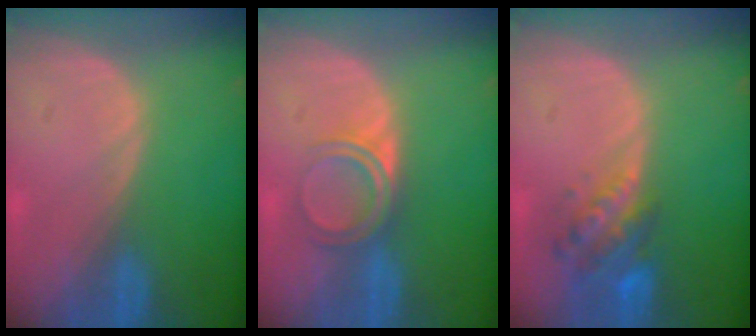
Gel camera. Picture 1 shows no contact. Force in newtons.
{"total": 4.7, "press": 4.0, "slide": 2.5}
{"total": 6.3, "press": 5.7, "slide": 2.5}